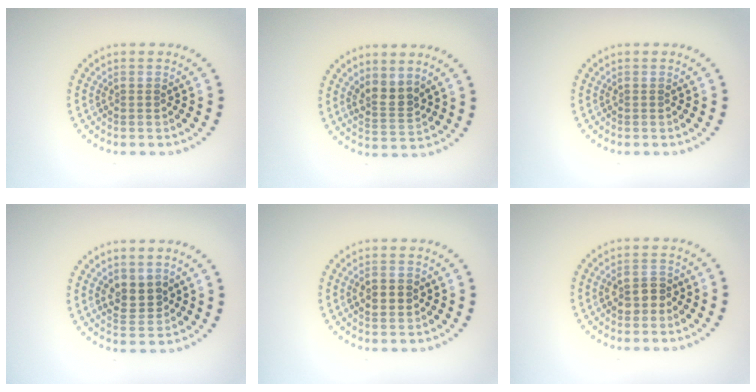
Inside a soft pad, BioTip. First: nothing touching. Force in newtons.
{"total": 2.5, "press": 2.2, "slide": 1.3}
{"total": 0.0}
{"total": 2.6, "press": 2.5, "slide": 0.8}
{"total": 2.2, "press": 2.2, "slide": 0.2}
{"total": 2.1, "press": 2.1, "slide": 0.5}